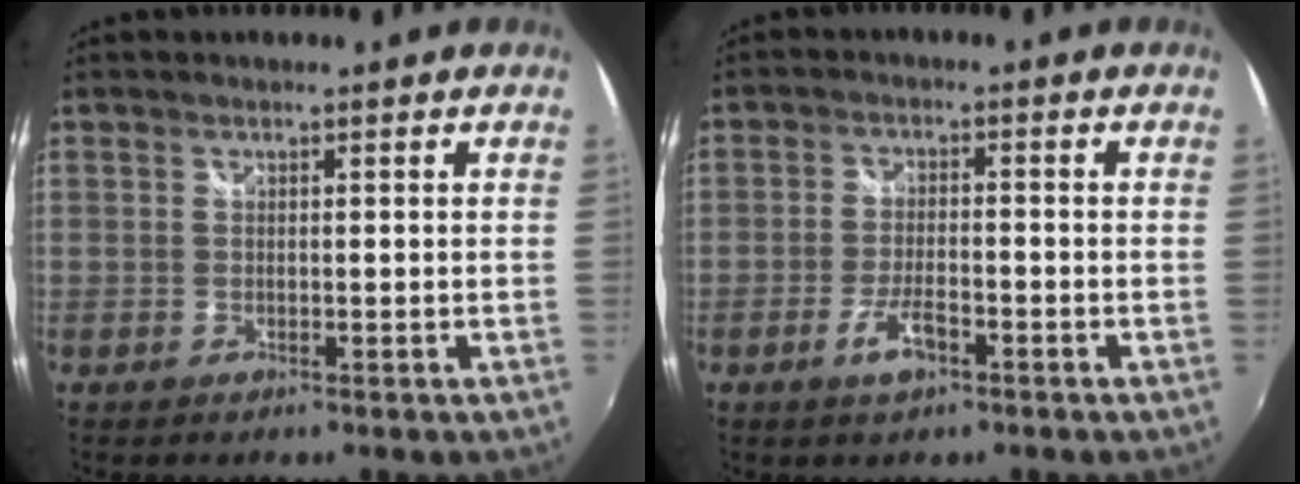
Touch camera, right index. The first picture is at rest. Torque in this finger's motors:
{"motor_torque": [0.90, -0.28, 0.41, 0.08]}